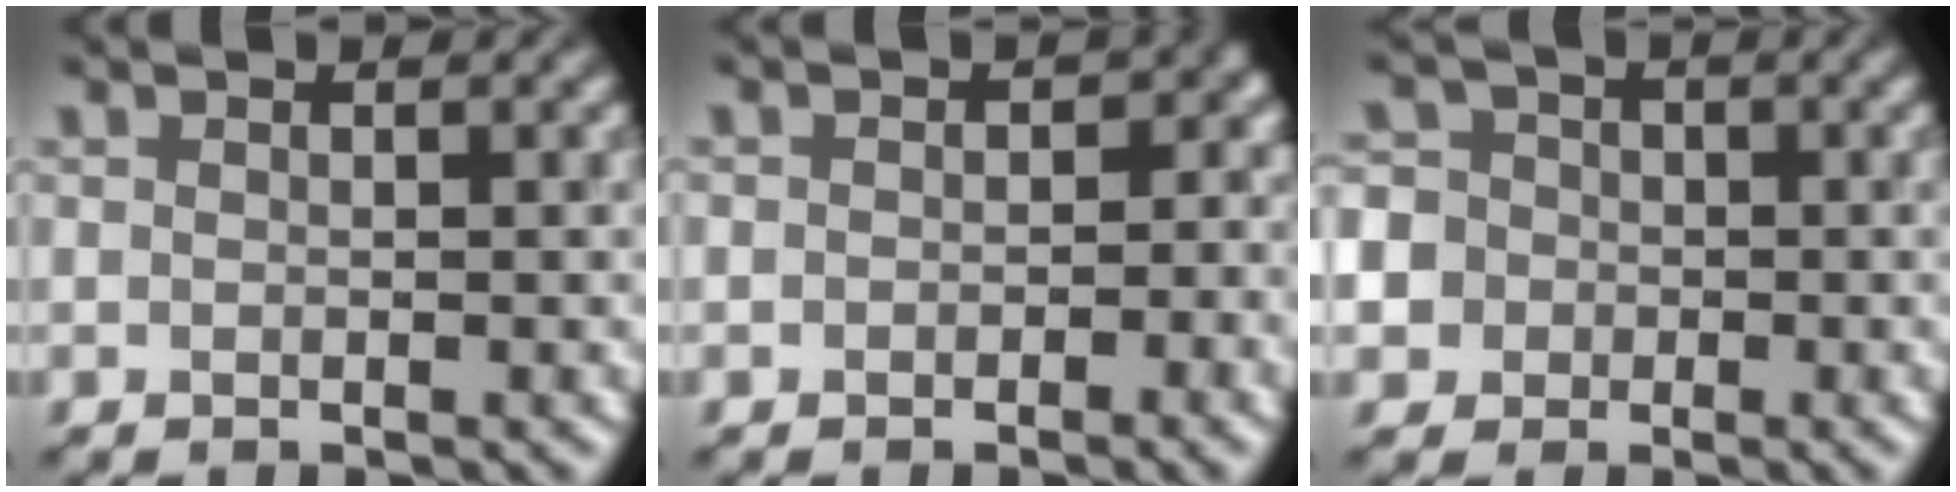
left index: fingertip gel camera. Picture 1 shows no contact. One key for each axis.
{"total": 3.8, "fx": -0.3, "fy": 3.1, "fz": 2.2, "tx": 0.019, "ty": 0.007, "tz": -0.020}
{"total": 8.6, "fx": -2.1, "fy": 8.0, "fz": 2.2, "tx": -0.060, "ty": 0.007, "tz": -0.077}